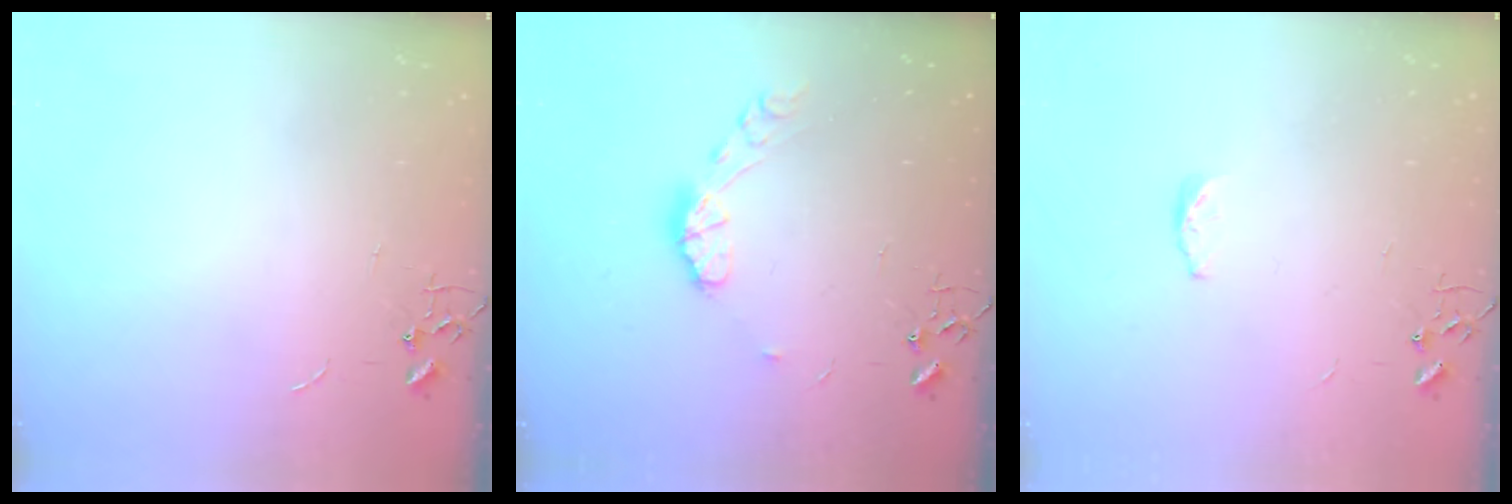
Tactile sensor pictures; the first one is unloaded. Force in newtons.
{"total": 8.1, "press": 8.1, "slide": 0.6}
{"total": 3.8, "press": 3.8, "slide": 0.5}